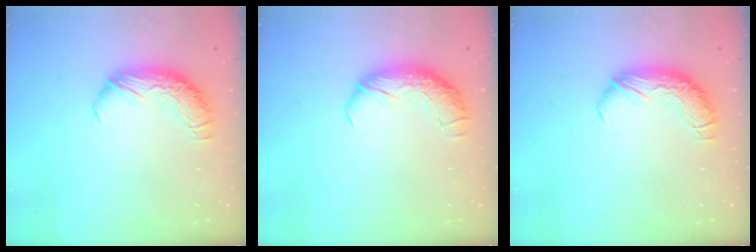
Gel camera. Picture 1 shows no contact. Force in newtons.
{"total": 2.5, "press": 1.3, "slide": 2.2}
{"total": 0.0}